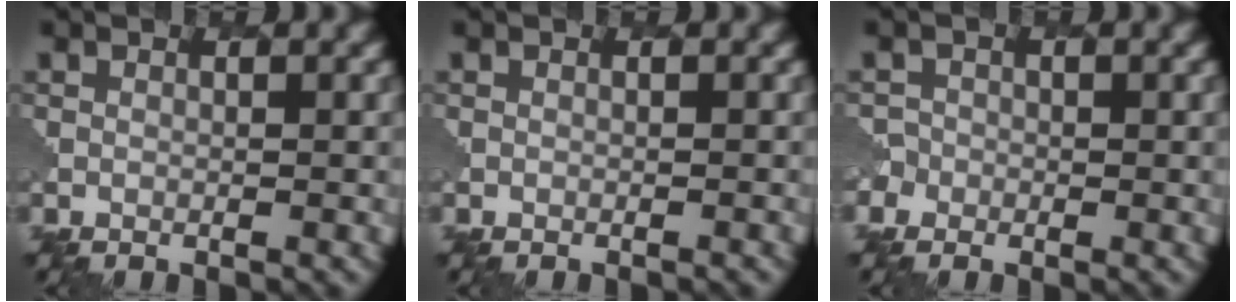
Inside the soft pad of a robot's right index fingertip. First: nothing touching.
{"total": 0.6, "force": [-0.6, 0.0, 0.1], "torque": [0.005, -0.001, -0.006]}
{"total": 2.5, "force": [-1.7, 1.9, -0.1], "torque": [0.015, 0.001, -0.034]}